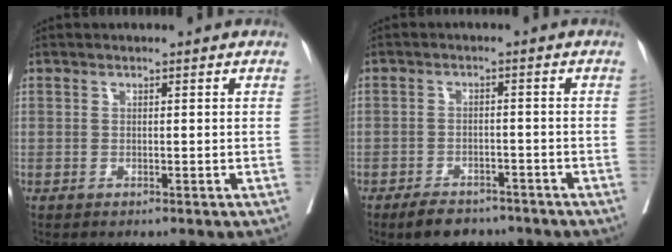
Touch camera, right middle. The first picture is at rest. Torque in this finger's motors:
{"motor_torque": [0.07, -0.09, 0.06, 0.01]}